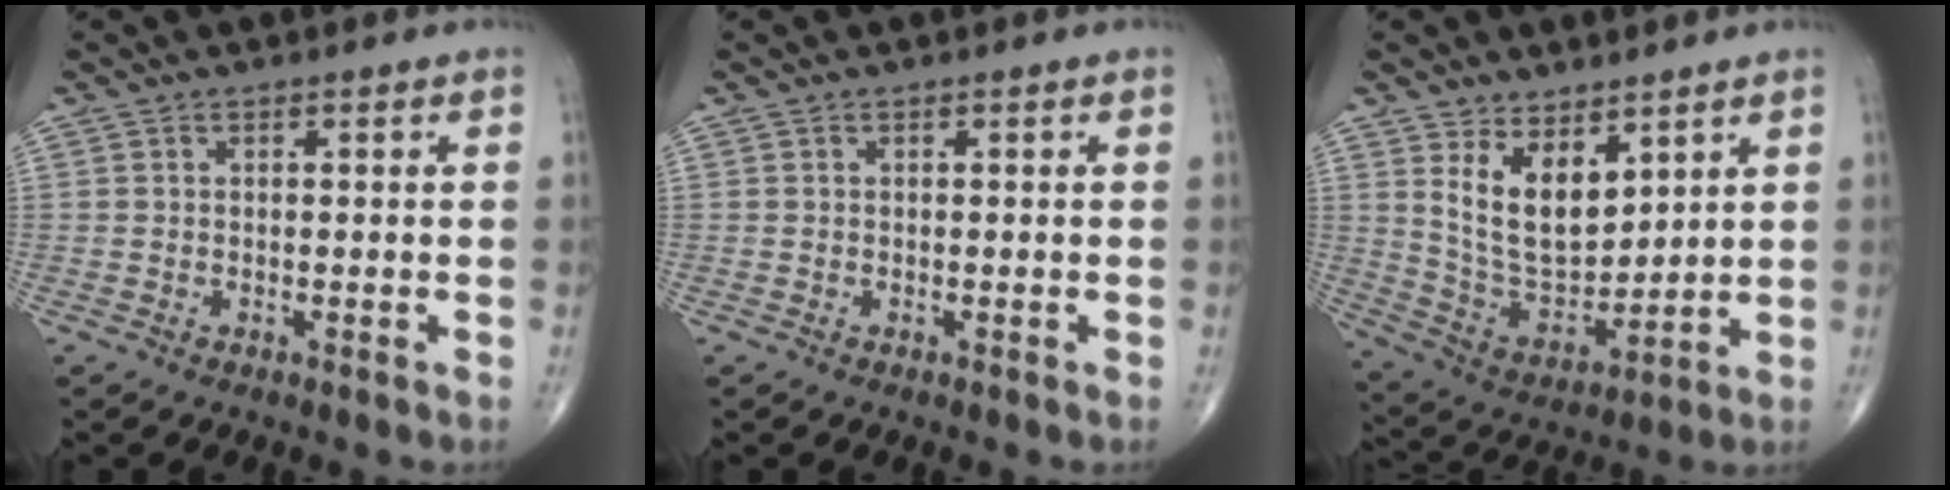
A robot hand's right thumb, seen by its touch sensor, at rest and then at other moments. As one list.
[{"total": 0.0}, {"total": 12.0, "force": [5.8, 6.7, 8.0], "torque": [-0.111, -0.044, 0.128]}]